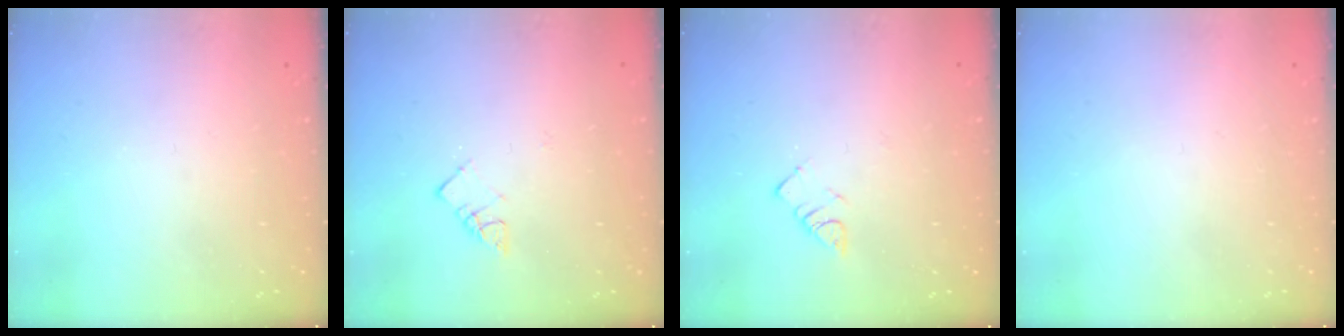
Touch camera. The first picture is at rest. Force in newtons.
{"total": 3.7, "press": 3.7, "slide": 0.2}
{"total": 3.2, "press": 3.2, "slide": 0.4}
{"total": 1.6, "press": 1.6, "slide": 0.1}